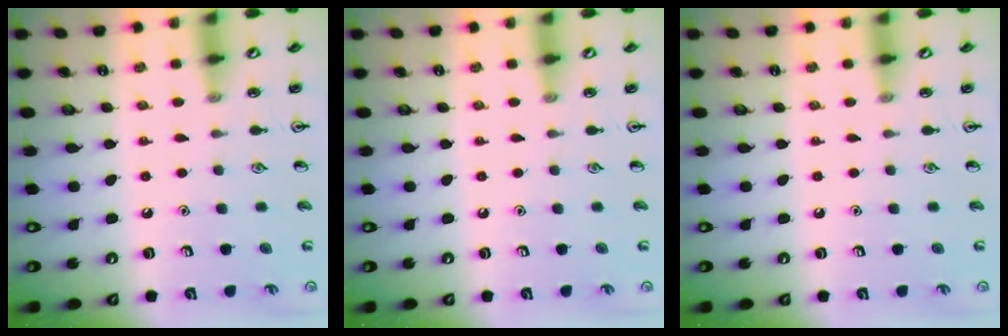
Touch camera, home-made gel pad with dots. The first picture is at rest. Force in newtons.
{"total": 0.0}
{"total": 0.0}